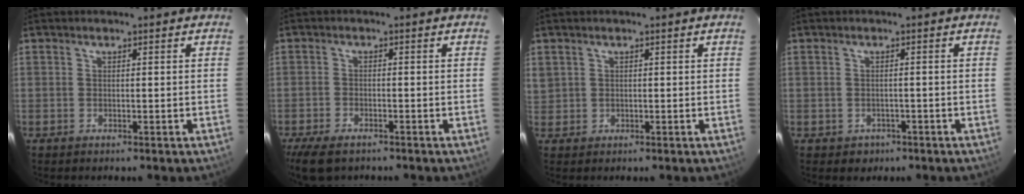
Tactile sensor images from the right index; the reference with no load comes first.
{"total": 7.6, "force": [-5.6, 3.4, 3.9], "torque": [-0.076, -0.011, -0.088]}
{"total": 2.2, "force": [1.0, 1.9, 0.6], "torque": [-0.021, 0.014, 0.025]}
{"total": 2.0, "force": [-1.1, 1.6, 0.3], "torque": [-0.005, 0.006, -0.008]}